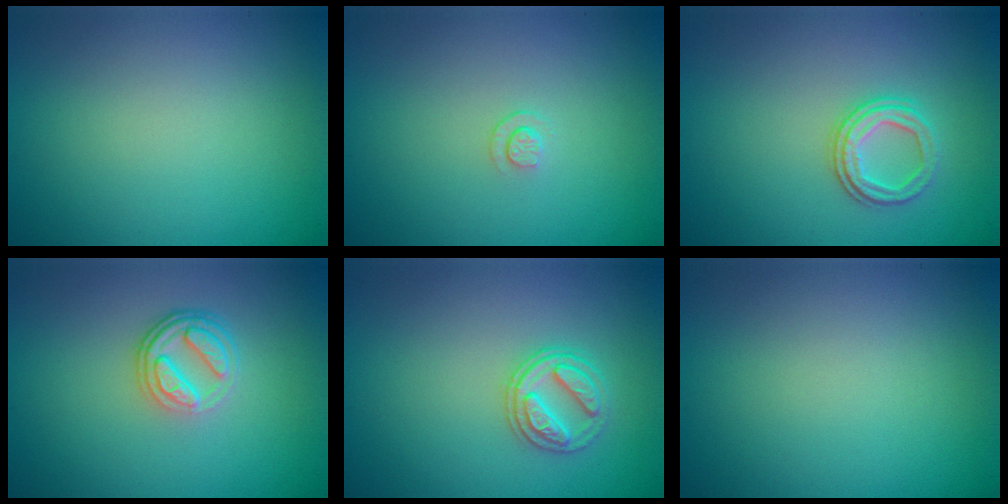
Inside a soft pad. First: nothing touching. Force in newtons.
{"total": 0.8, "press": 0.5, "slide": 0.7}
{"total": 2.7, "press": 2.3, "slide": 1.4}
{"total": 3.8, "press": 2.7, "slide": 2.7}
{"total": 2.6, "press": 2.5, "slide": 0.7}
{"total": 0.0}